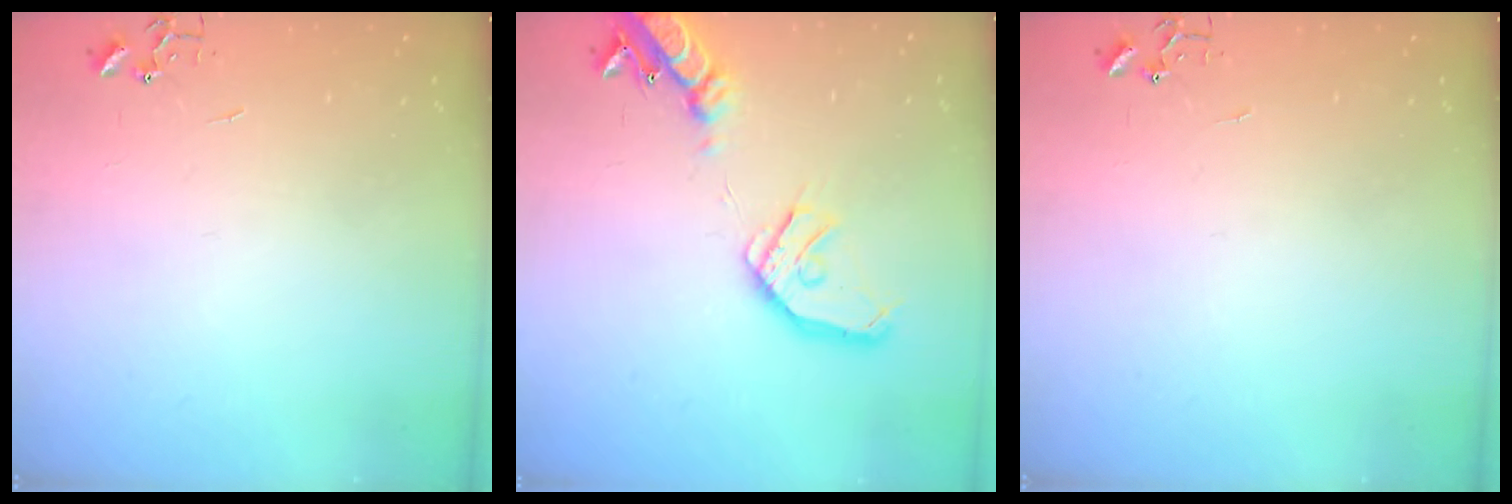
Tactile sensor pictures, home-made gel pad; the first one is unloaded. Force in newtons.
{"total": 18.8, "press": 18.6, "slide": 3.0}
{"total": 0.0}